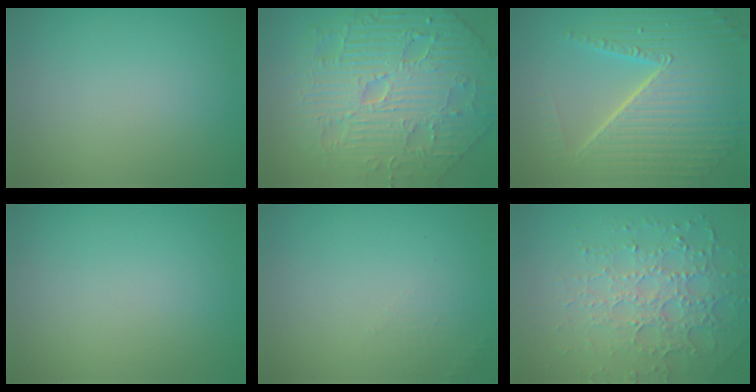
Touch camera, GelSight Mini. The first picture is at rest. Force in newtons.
{"total": 9.4, "press": 7.1, "slide": 6.3}
{"total": 9.7, "press": 6.0, "slide": 7.6}
{"total": 0.0}
{"total": 1.1, "press": 1.1, "slide": 0.3}
{"total": 4.9, "press": 4.3, "slide": 2.3}